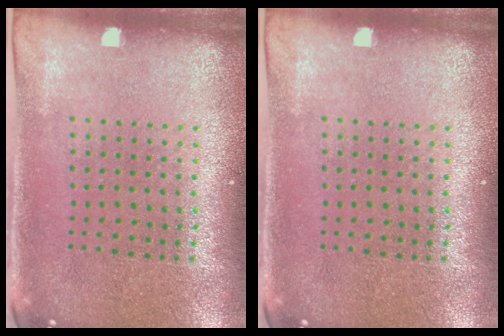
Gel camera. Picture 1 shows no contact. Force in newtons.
{"total": 0.0}